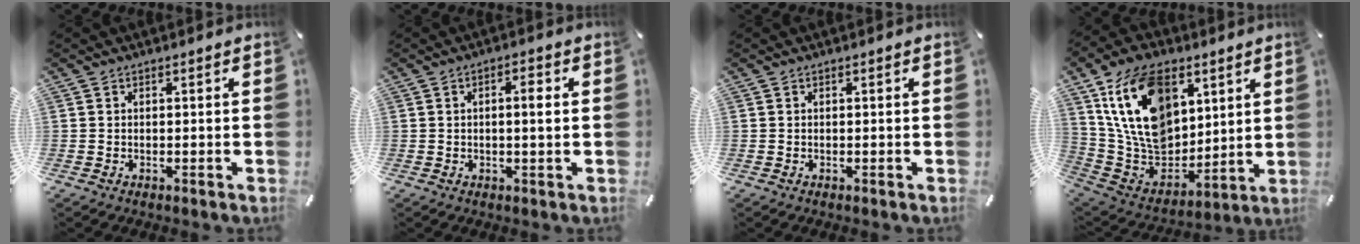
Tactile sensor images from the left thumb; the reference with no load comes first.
{"total": 3.3, "force": [0.5, 0.8, 3.1], "torque": [-0.054, 0.003, 0.003]}
{"total": 0.0}
{"total": 20.2, "force": [8.7, 13.6, 12.1], "torque": [-0.248, -0.038, 0.159]}